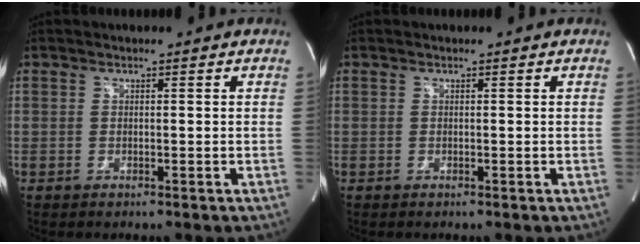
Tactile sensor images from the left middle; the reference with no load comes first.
{"total": 0.0}